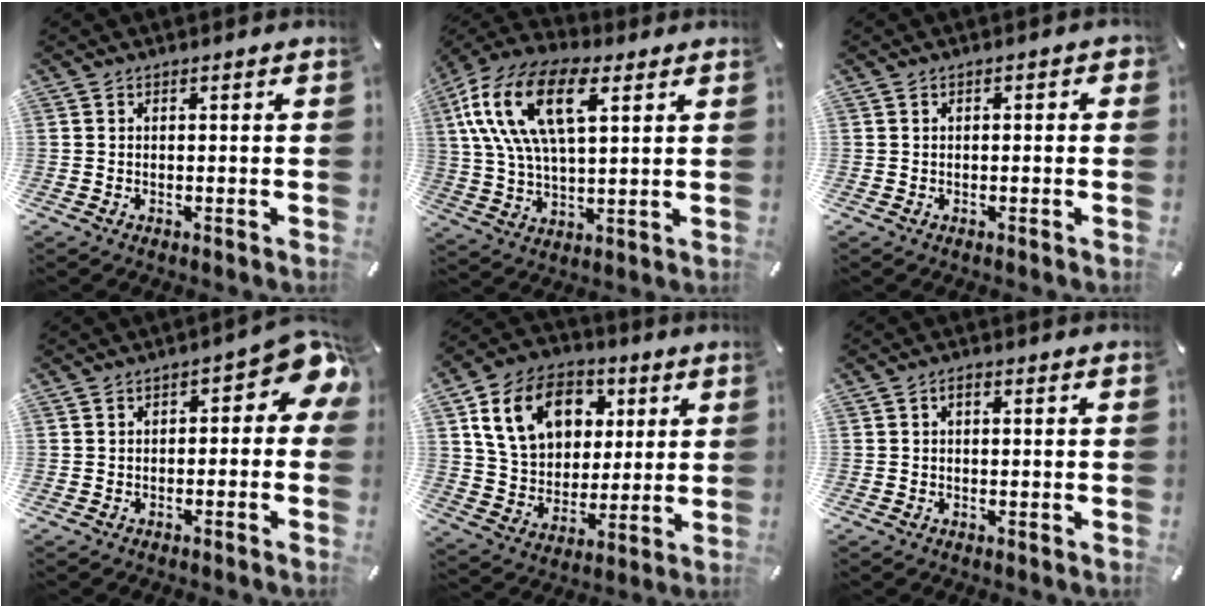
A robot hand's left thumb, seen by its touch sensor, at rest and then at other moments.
{"total": 18.7, "force": [7.8, 9.4, 14.2], "torque": [-0.320, -0.006, 0.132]}
{"total": 1.5, "force": [-0.3, 0.9, 1.2], "torque": [-0.020, 0.005, -0.007]}
{"total": 7.6, "force": [1.6, 3.6, 6.6], "torque": [-0.085, -0.015, 0.022]}
{"total": 16.8, "force": [6.1, 13.0, 8.8], "torque": [-0.167, 0.001, 0.120]}
{"total": 1.6, "force": [0.3, 0.8, 1.3], "torque": [-0.027, 0.006, 0.004]}